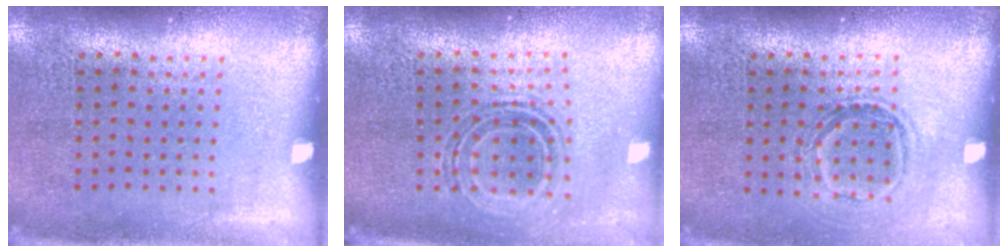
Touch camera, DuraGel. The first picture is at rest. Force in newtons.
{"total": 0.7, "press": 0.7, "slide": 0.3}
{"total": 1.2, "press": 1.0, "slide": 0.6}